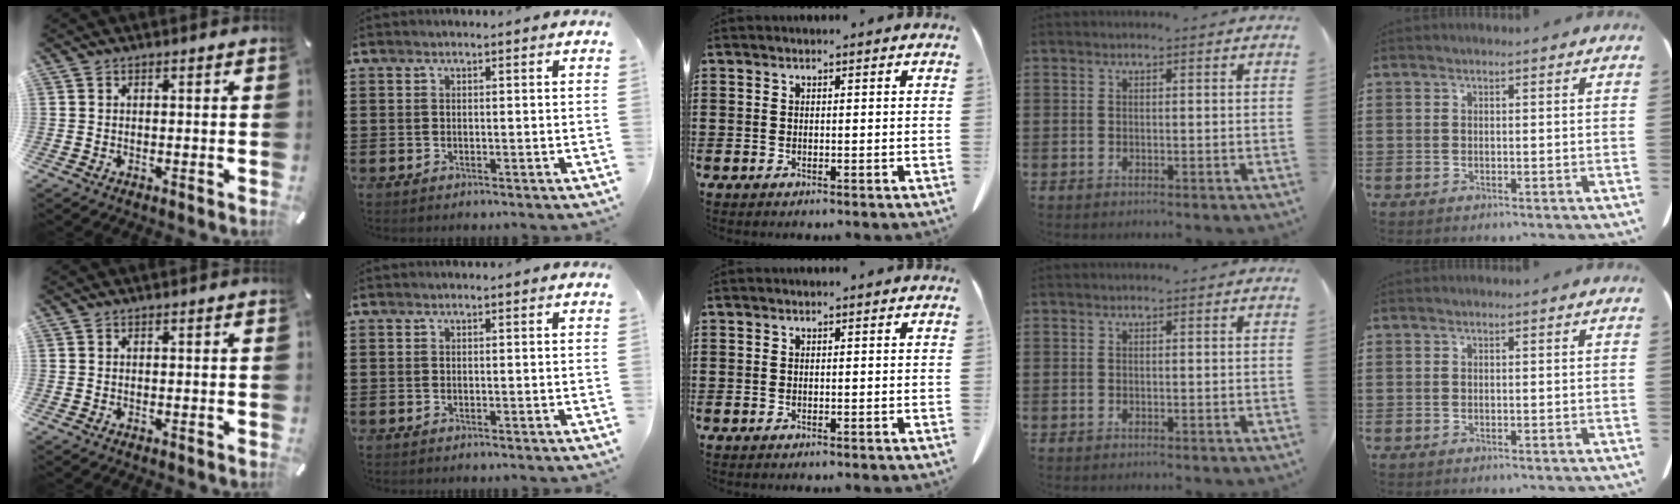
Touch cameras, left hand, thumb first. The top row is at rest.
{}